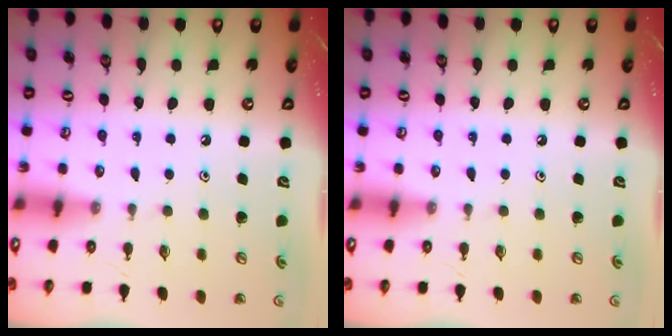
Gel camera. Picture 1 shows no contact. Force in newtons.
{"total": 0.0}